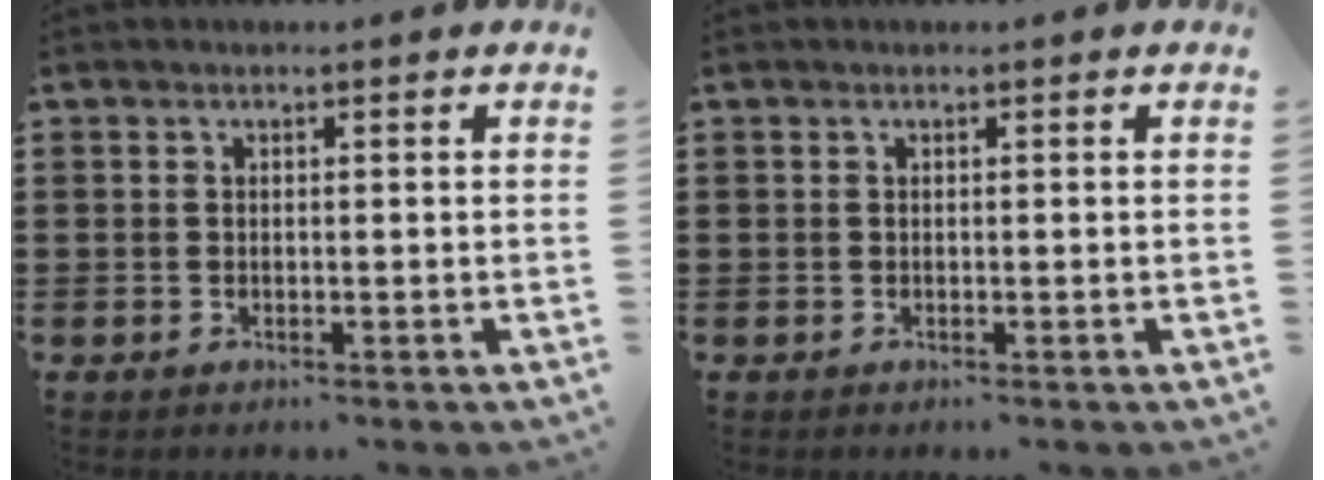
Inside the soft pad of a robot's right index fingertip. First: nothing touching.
{"total": 0.0}